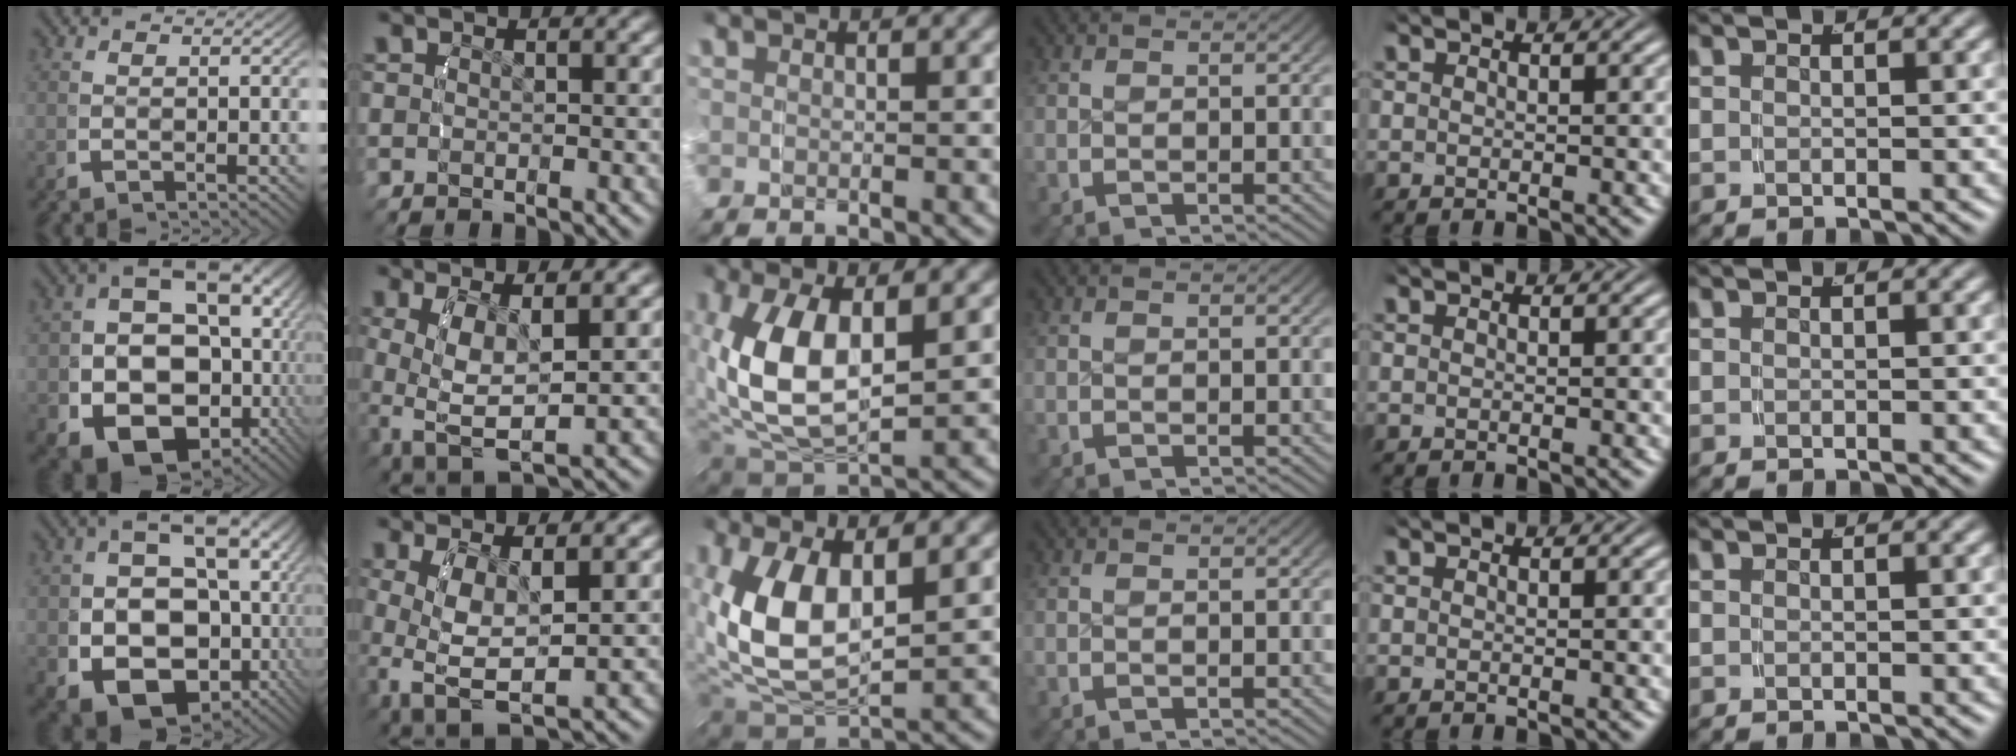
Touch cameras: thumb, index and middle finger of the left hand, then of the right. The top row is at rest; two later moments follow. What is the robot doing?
{"motion": "grasp_and_lifting", "object": "towel"}